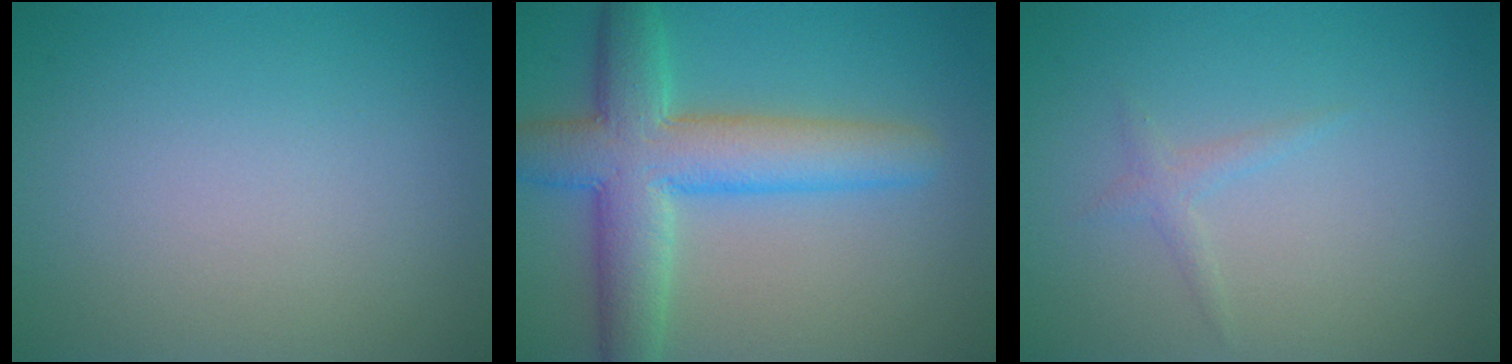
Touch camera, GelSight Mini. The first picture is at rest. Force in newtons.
{"total": 8.0, "press": 8.0, "slide": 0.4}
{"total": 1.0, "press": 1.0, "slide": 0.1}